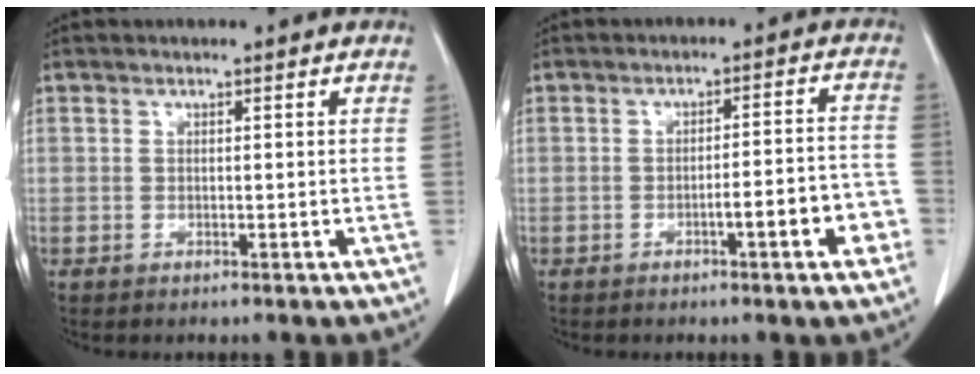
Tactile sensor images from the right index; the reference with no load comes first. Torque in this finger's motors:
{"motor_torque": [0.70, -0.54, 0.15, 0.04]}